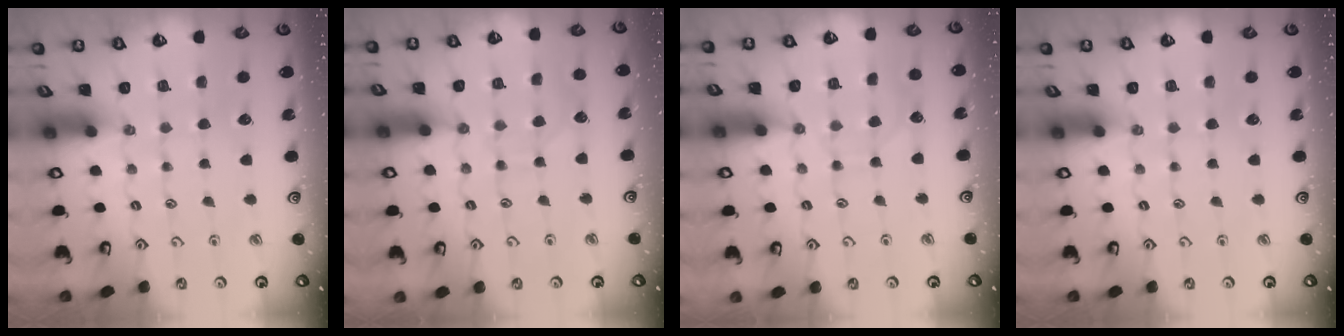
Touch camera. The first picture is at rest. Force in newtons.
{"total": 6.2, "press": 6.2, "slide": 0.2}
{"total": 5.0, "press": 4.9, "slide": 0.5}
{"total": 0.0}